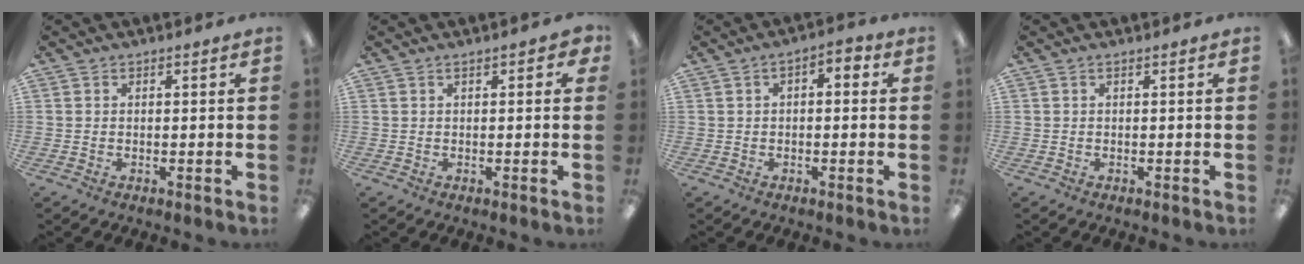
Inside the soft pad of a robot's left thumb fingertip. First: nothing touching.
{"total": 1.8, "force": [0.6, 0.9, 1.5], "torque": [-0.022, 0.000, 0.009]}
{"total": 2.6, "force": [-0.8, 1.6, 1.9], "torque": [-0.025, 0.010, -0.018]}
{"total": 0.0}